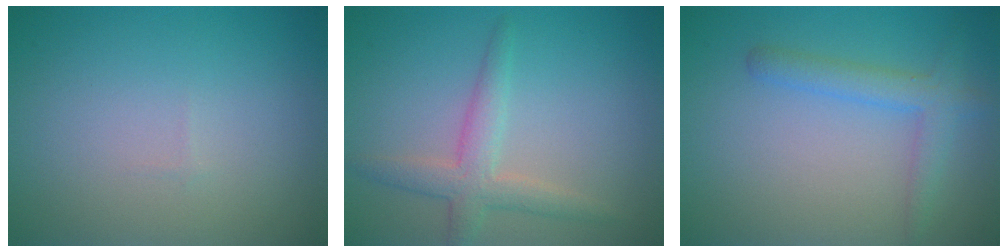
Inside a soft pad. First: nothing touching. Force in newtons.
{"total": 3.1, "press": 3.1, "slide": 0.1}
{"total": 2.7, "press": 2.7, "slide": 0.1}